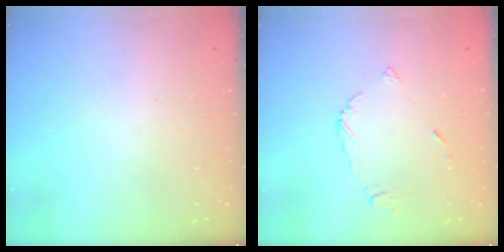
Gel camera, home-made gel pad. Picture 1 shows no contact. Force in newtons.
{"total": 4.5, "press": 4.4, "slide": 0.4}